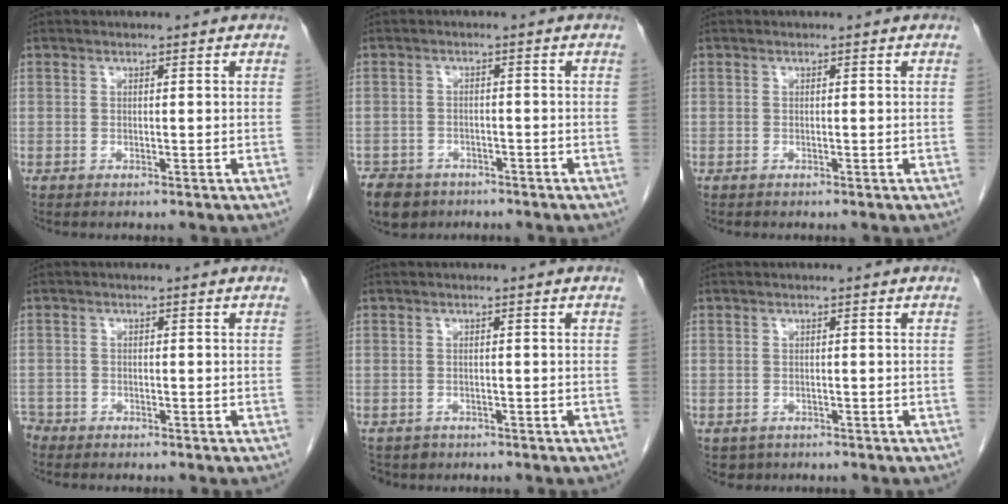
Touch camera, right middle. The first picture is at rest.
{"total": 6.5, "force": [-4.9, 4.1, 1.5], "torque": [-0.033, 0.000, -0.077]}
{"total": 0.0}
{"total": 2.8, "force": [-2.5, 1.3, 0.1], "torque": [-0.004, 0.000, -0.047]}
{"total": 2.7, "force": [-1.9, 1.9, -0.1], "torque": [-0.001, 0.002, -0.033]}
{"total": 2.0, "force": [-1.4, 1.4, 0.1], "torque": [-0.009, 0.001, -0.019]}